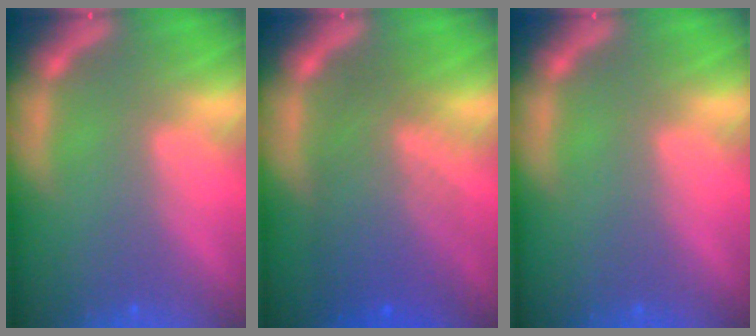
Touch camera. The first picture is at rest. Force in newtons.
{"total": 7.6}
{"total": 0.0}